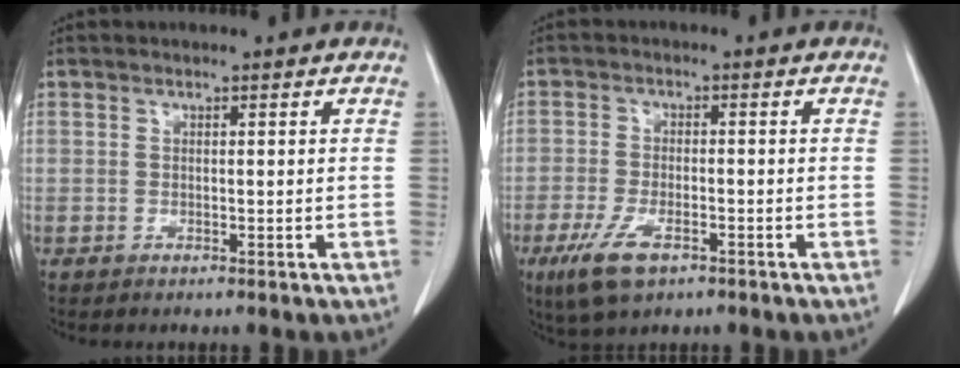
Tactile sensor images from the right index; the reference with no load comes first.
{"total": 6.6, "force": [-3.7, 2.5, 4.9], "torque": [-0.104, -0.012, -0.064]}